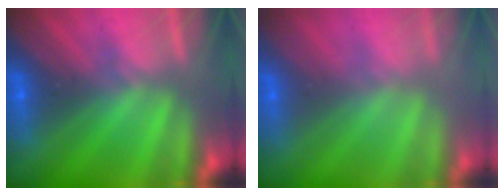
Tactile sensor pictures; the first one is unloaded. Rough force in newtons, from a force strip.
{"total": 2.8}